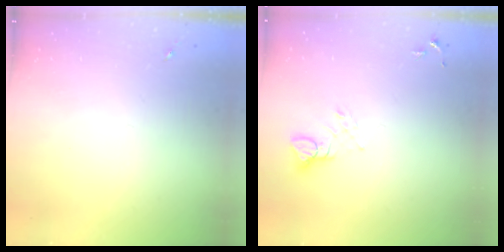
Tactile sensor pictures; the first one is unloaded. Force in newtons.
{"total": 4.1, "press": 4.1, "slide": 0.4}